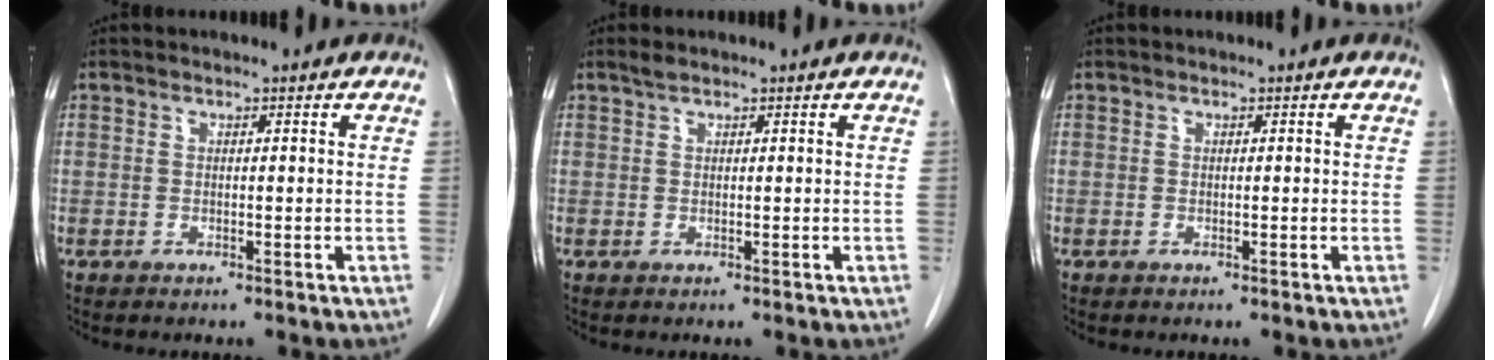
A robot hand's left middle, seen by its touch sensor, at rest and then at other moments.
{"total": 0.8, "force": [0.7, 0.1, 0.4], "torque": [-0.014, 0.005, 0.017]}
{"total": 0.0}